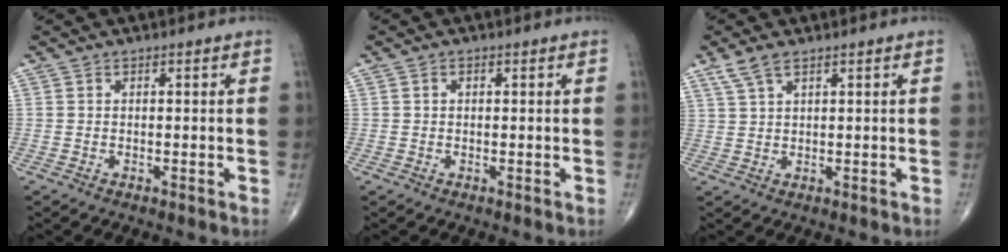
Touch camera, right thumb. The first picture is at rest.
{"total": 0.6, "force": [0.2, 0.5, 0.4], "torque": [-0.004, 0.000, 0.002]}
{"total": 3.9, "force": [2.6, 1.4, 2.5], "torque": [-0.061, 0.005, 0.061]}